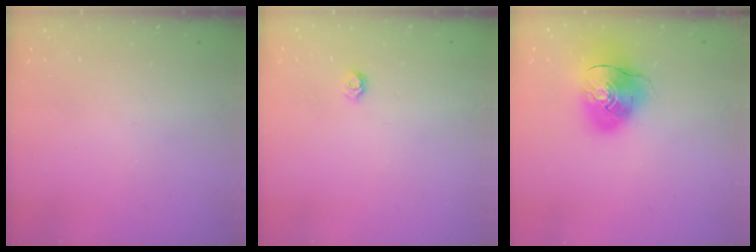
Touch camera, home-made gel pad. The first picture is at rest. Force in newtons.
{"total": 5.9, "press": 5.8, "slide": 0.7}
{"total": 13.0, "press": 12.8, "slide": 2.4}